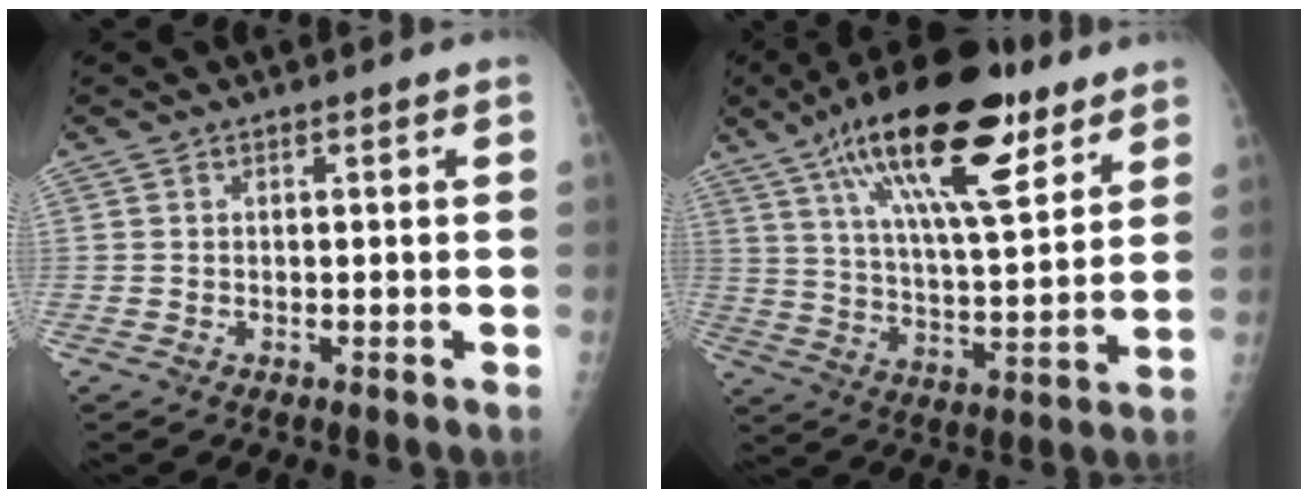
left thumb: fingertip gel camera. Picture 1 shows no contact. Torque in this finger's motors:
{"motor_torque": [1.17, 0.29, 1.68, -1.08, 0.47]}